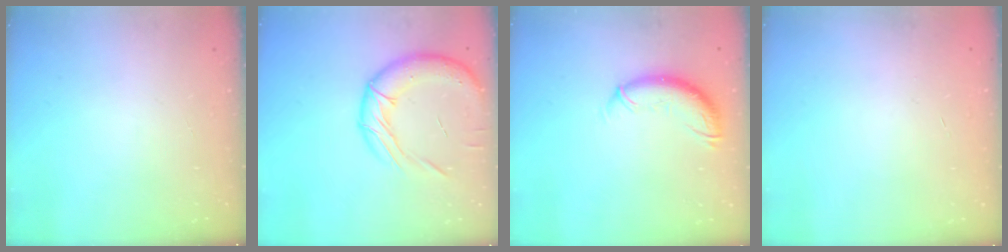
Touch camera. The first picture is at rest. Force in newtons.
{"total": 18.1, "press": 17.9, "slide": 2.6}
{"total": 10.6, "press": 10.6, "slide": 1.0}
{"total": 0.6, "press": 0.5, "slide": 0.2}